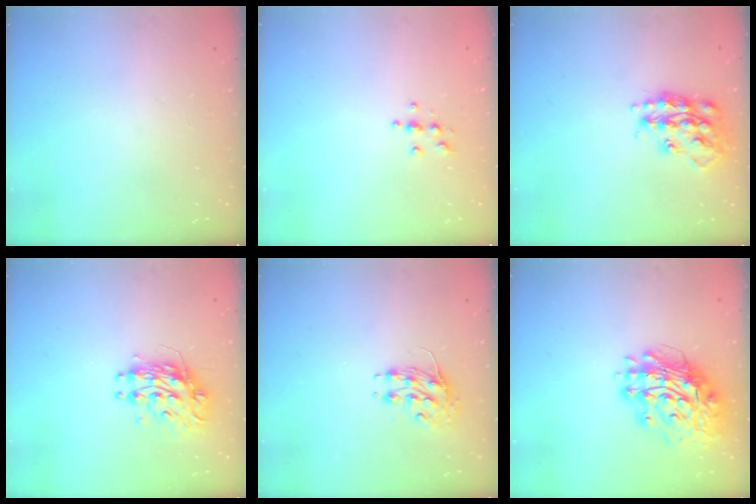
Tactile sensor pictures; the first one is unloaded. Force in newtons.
{"total": 3.6, "press": 3.6, "slide": 0.4}
{"total": 17.5, "press": 17.4, "slide": 1.1}
{"total": 10.3, "press": 10.3, "slide": 1.0}
{"total": 8.4, "press": 8.3, "slide": 1.0}
{"total": 16.0, "press": 15.9, "slide": 2.1}